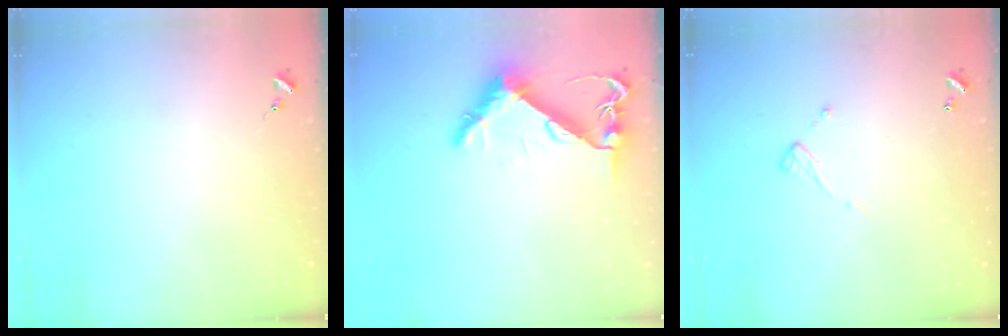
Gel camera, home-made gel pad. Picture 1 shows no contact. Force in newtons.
{"total": 8.3, "press": 8.2, "slide": 1.0}
{"total": 5.3, "press": 5.3, "slide": 0.4}